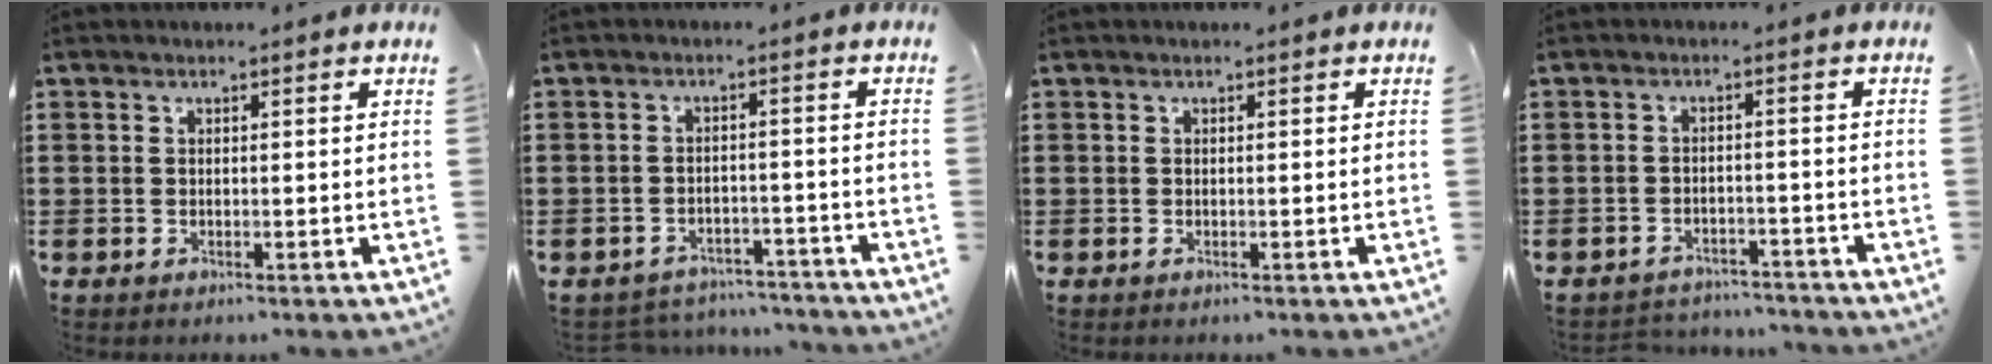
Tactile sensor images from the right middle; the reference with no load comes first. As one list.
[{"total": 3.3, "force": [-3.2, 0.6, 0.0], "torque": [-0.006, 0.002, -0.070]}, {"total": 0.0}, {"total": 2.6, "force": [-2.5, 0.5, -0.1], "torque": [-0.006, 0.000, -0.055]}]